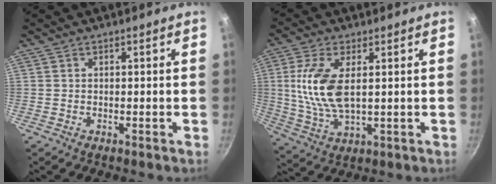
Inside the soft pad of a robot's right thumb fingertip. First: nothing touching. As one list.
[{"total": 12.0, "force": [1.8, 5.5, 10.5], "torque": [-0.230, -0.009, 0.042]}]